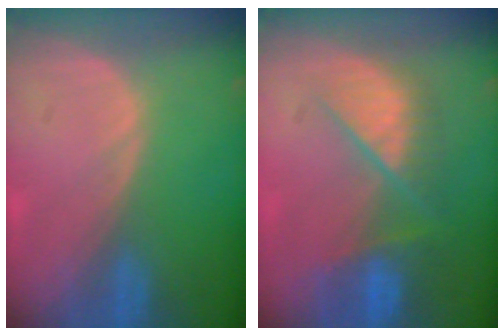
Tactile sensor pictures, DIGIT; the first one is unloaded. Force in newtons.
{"total": 9.4, "press": 7.9, "slide": 5.0}